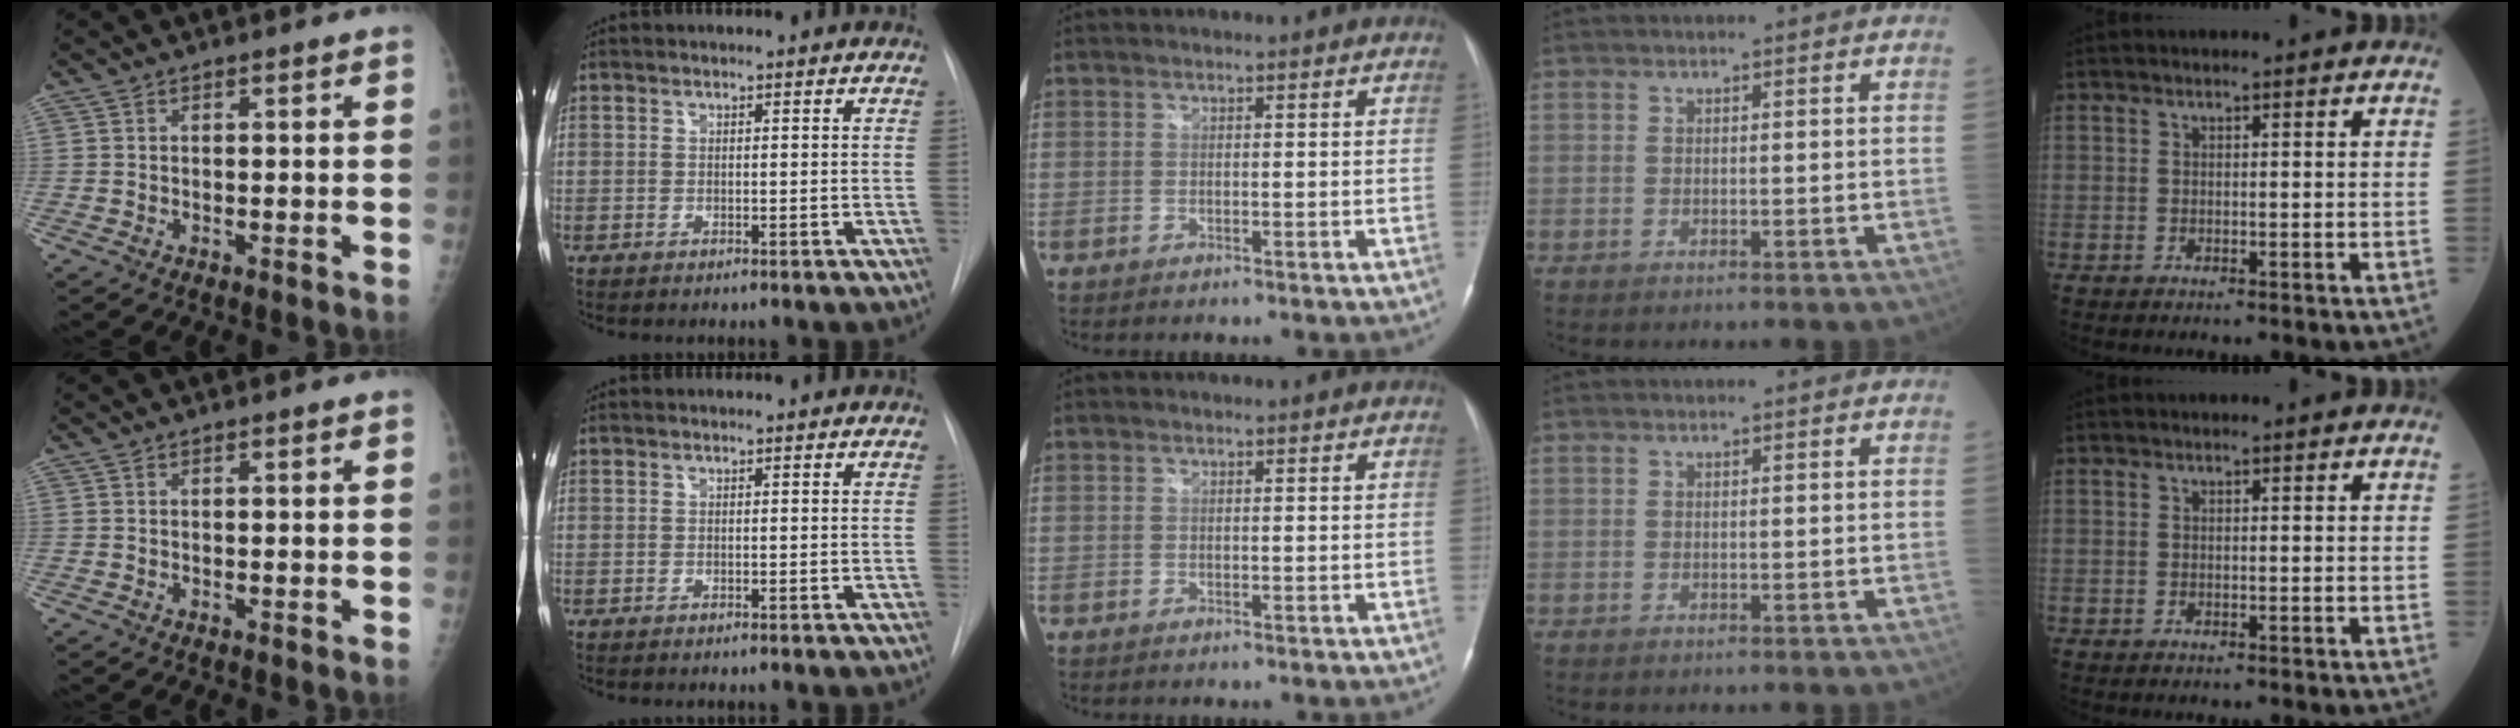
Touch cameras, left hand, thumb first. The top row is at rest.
{}